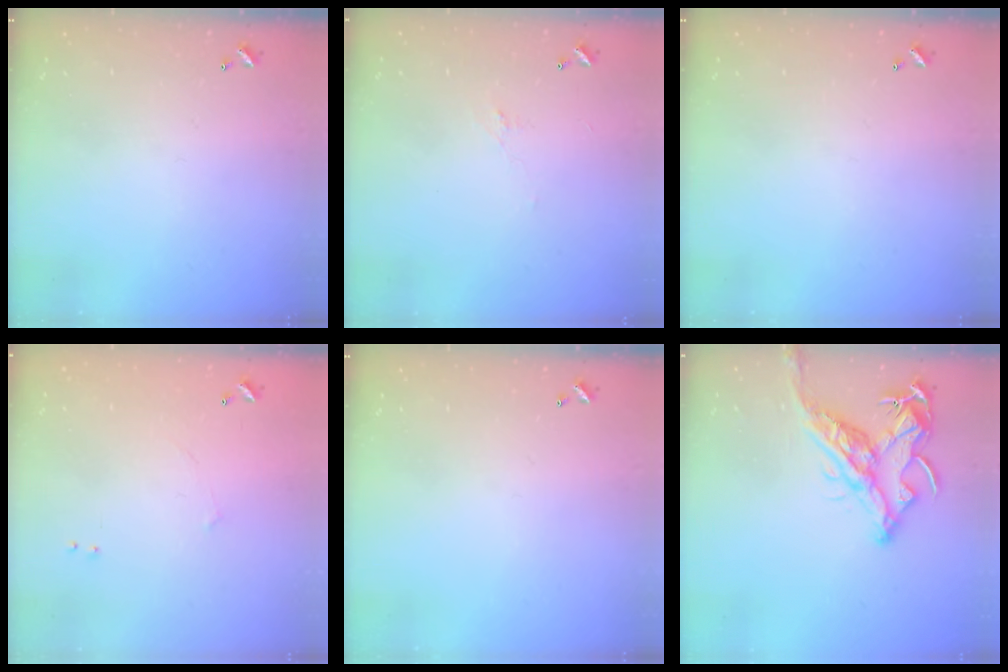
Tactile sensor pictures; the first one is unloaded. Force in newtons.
{"total": 0.5, "press": 0.0, "slide": 0.5}
{"total": 0.0}
{"total": 6.3, "press": 6.3, "slide": 0.7}
{"total": 0.0}
{"total": 15.3, "press": 15.2, "slide": 1.9}